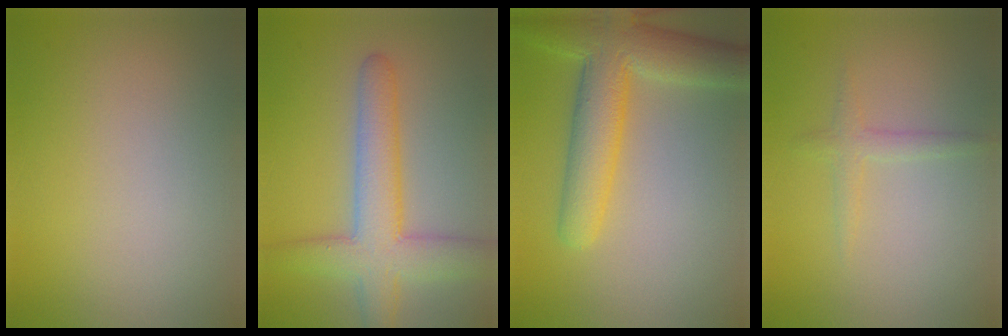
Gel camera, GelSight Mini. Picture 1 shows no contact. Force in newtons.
{"total": 6.4, "press": 6.4, "slide": 0.3}
{"total": 7.5, "press": 7.5, "slide": 0.4}
{"total": 1.4, "press": 1.4, "slide": 0.1}